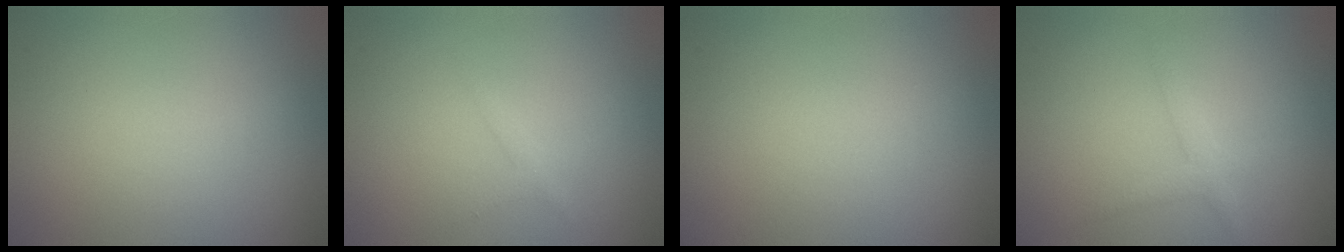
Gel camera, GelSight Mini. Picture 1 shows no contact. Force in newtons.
{"total": 0.9, "press": 0.9, "slide": 0.0}
{"total": 0.0}
{"total": 1.6, "press": 1.6, "slide": 0.0}